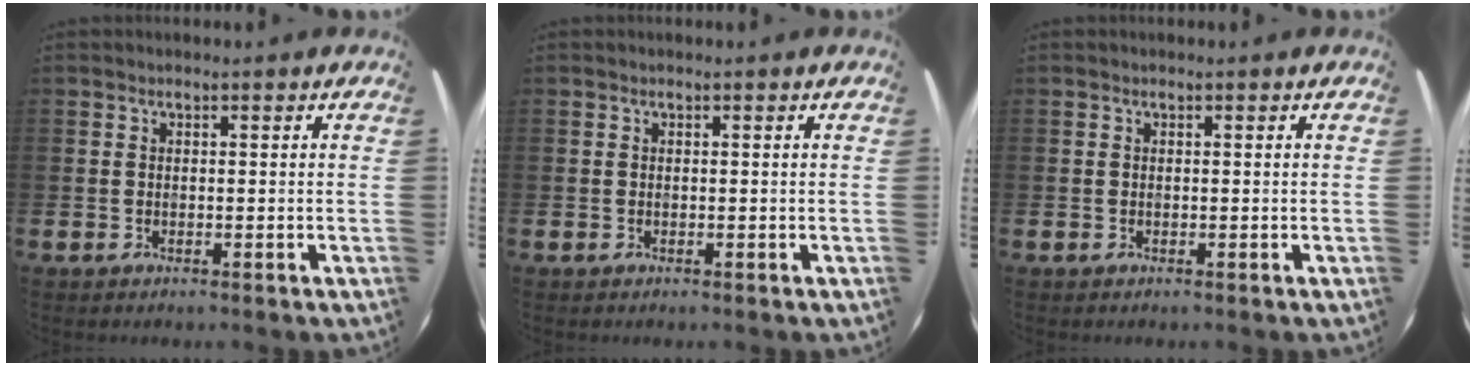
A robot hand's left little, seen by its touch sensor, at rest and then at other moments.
{"total": 0.0}
{"total": 0.0}